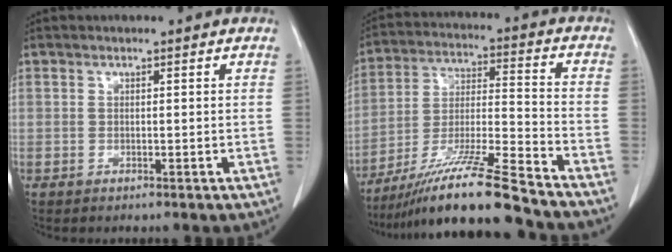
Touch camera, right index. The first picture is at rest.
{"total": 16.9, "force": [-13.8, -0.9, 9.7], "torque": [-0.193, -0.021, -0.248]}